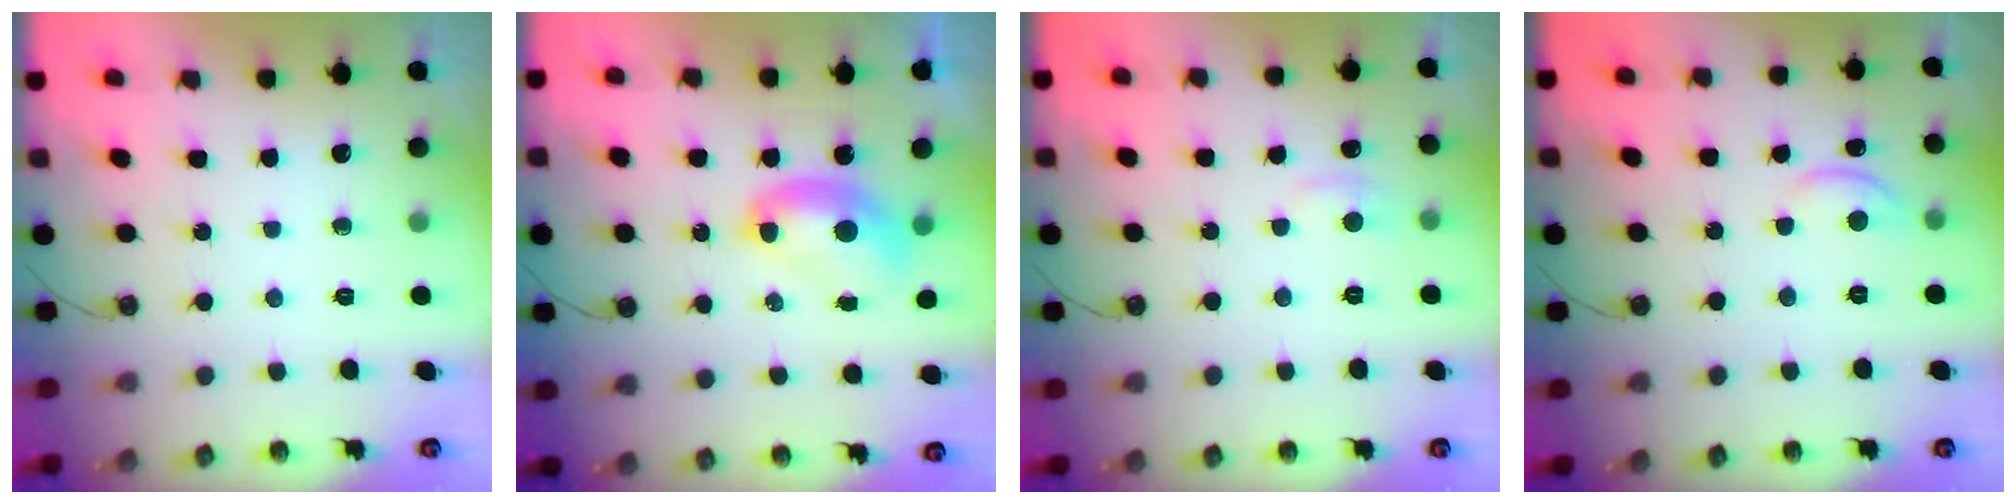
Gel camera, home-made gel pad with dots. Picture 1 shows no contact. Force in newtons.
{"total": 2.6, "press": 2.6, "slide": 0.1}
{"total": 2.0, "press": 1.9, "slide": 0.6}
{"total": 0.9, "press": 0.6, "slide": 0.6}